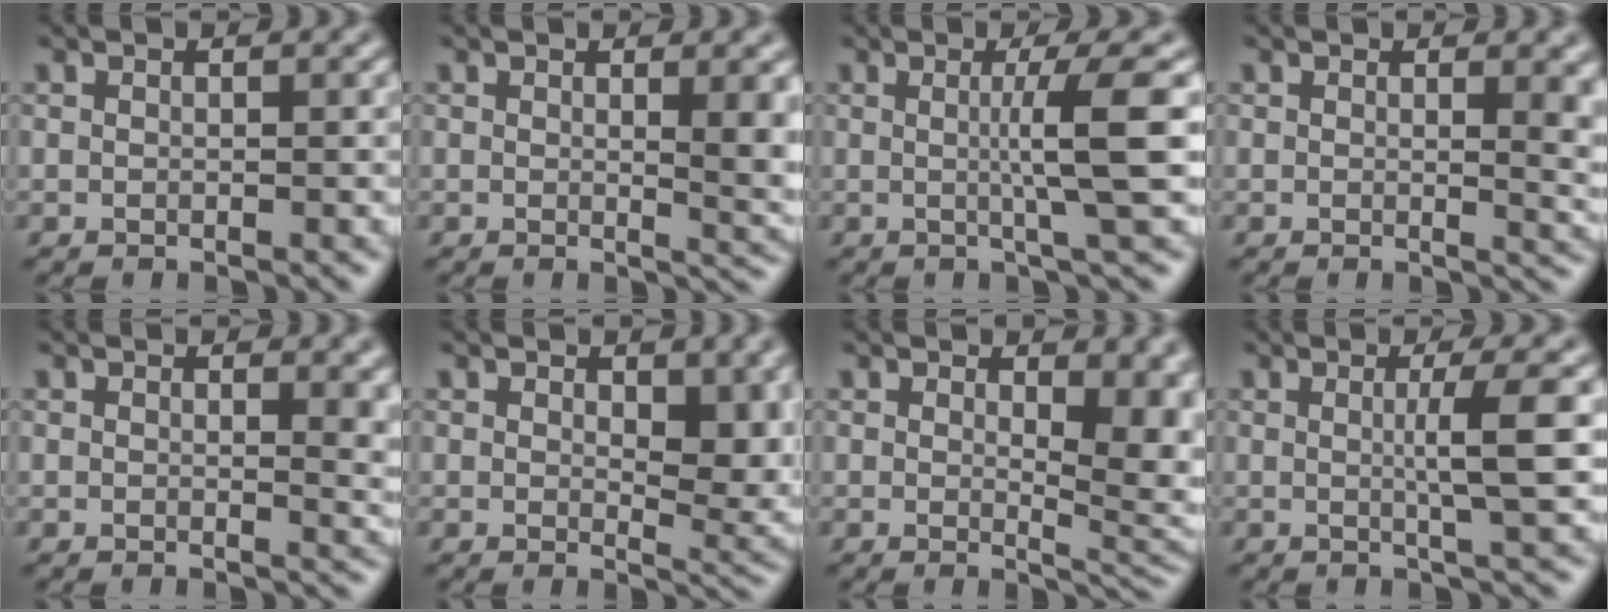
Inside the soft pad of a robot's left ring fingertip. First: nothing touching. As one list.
[{"total": 3.4, "force": [0.8, 1.0, 3.2], "torque": [-0.031, -0.004, 0.013]}, {"total": 4.8, "force": [0.3, 0.5, 4.7], "torque": [-0.073, 0.004, 0.001]}, {"total": 3.9, "force": [1.0, 1.6, 3.4], "torque": [-0.028, -0.004, 0.015]}, {"total": 2.8, "force": [0.8, 1.0, 2.5], "torque": [-0.024, -0.003, 0.012]}, {"total": 5.5, "force": [1.2, 2.9, 4.5], "torque": [-0.057, -0.010, 0.024]}, {"total": 6.8, "force": [1.3, 3.2, 5.9], "torque": [-0.057, -0.015, 0.032]}, {"total": 3.6, "force": [0.3, 0.5, 3.6], "torque": [-0.056, -0.001, -0.001]}]